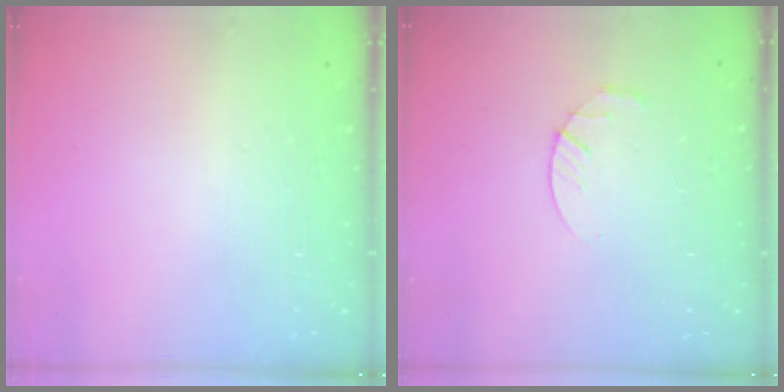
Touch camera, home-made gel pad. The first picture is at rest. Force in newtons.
{"total": 3.0, "press": 2.9, "slide": 0.5}